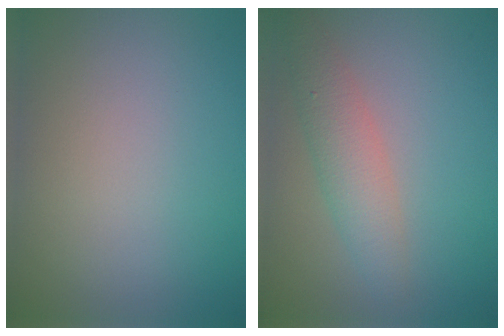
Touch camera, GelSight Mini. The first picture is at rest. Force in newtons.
{"total": 3.2, "press": 3.2, "slide": 0.1}